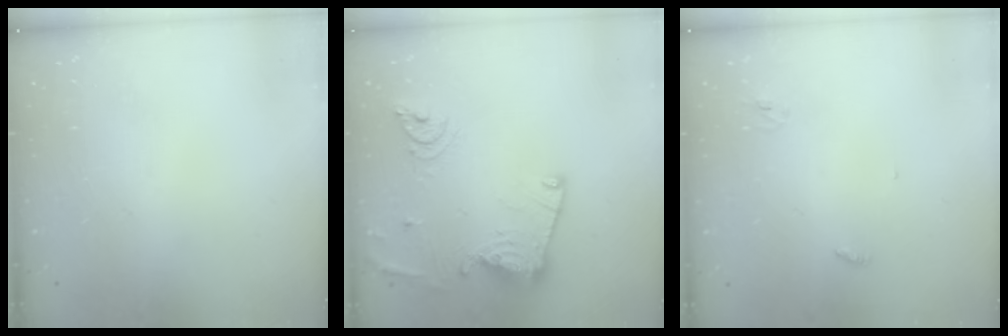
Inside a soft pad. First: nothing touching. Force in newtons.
{"total": 17.0, "press": 16.9, "slide": 1.7}
{"total": 2.8, "press": 2.8, "slide": 0.2}